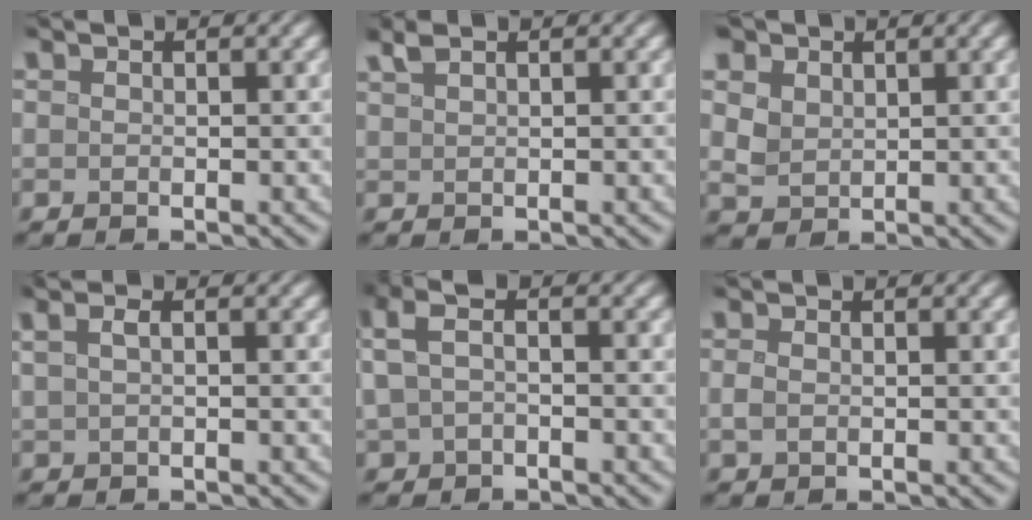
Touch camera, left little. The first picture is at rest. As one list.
[{"total": 1.4, "force": [1.1, 0.3, 0.8], "torque": [-0.017, 0.007, 0.024]}, {"total": 3.3, "force": [1.8, 2.5, 1.3], "torque": [-0.046, -0.004, 0.044]}, {"total": 1.7, "force": [0.6, 0.5, 1.5], "torque": [-0.033, 0.006, 0.009]}, {"total": 3.3, "force": [0.4, 1.8, 2.7], "torque": [-0.064, 0.008, 0.002]}, {"total": 1.0, "force": [-0.1, 0.7, 0.7], "torque": [-0.016, -0.002, -0.002]}]